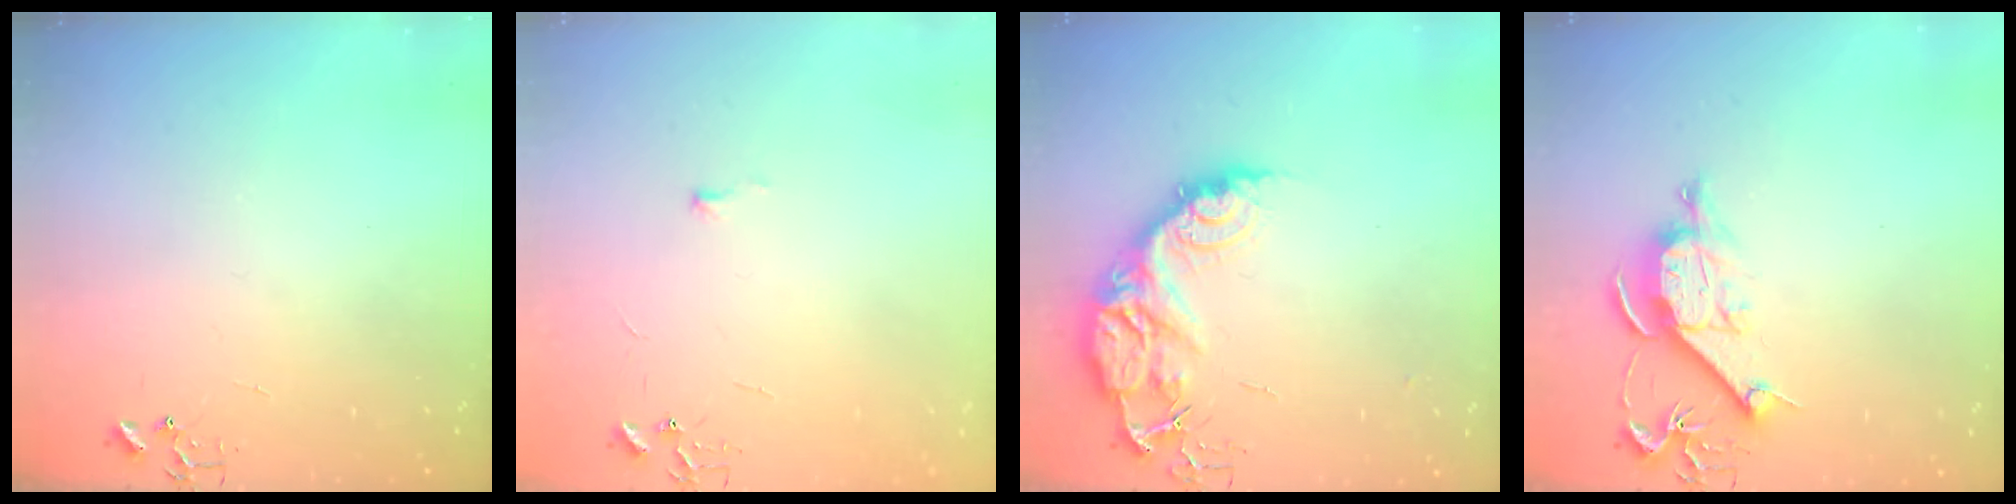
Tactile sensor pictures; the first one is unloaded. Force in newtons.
{"total": 3.4, "press": 3.4, "slide": 0.5}
{"total": 16.1, "press": 16.0, "slide": 1.5}
{"total": 10.4, "press": 10.4, "slide": 1.2}